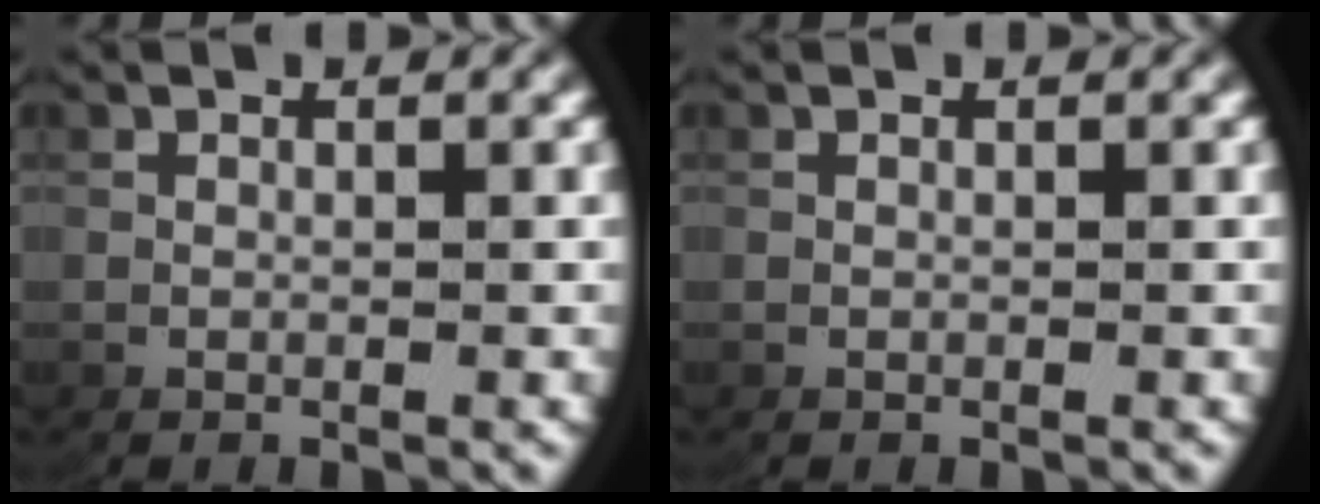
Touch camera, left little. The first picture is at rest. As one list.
[{"total": 0.0}]